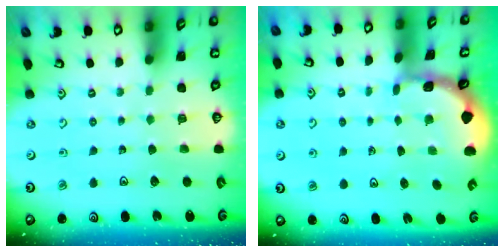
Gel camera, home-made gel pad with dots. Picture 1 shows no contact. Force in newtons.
{"total": 1.5, "press": 1.5, "slide": 0.1}